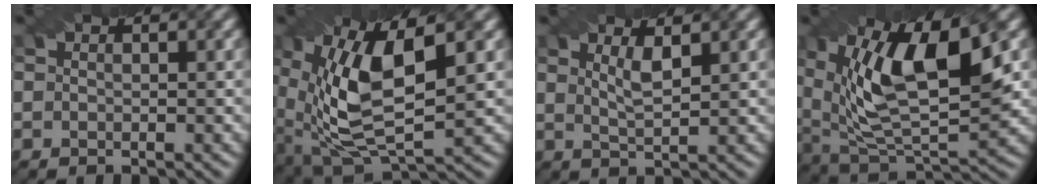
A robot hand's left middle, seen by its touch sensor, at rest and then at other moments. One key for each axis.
{"total": 11.9, "fx": 1.6, "fy": 5.5, "fz": 10.4, "tx": -0.209, "ty": -0.008, "tz": 0.030}
{"total": 2.3, "fx": 1.0, "fy": 0.5, "fz": 2.0, "tx": -0.034, "ty": -0.005, "tz": 0.020}
{"total": 12.4, "fx": 4.2, "fy": 5.0, "fz": 10.6, "tx": -0.185, "ty": 0.001, "tz": 0.071}